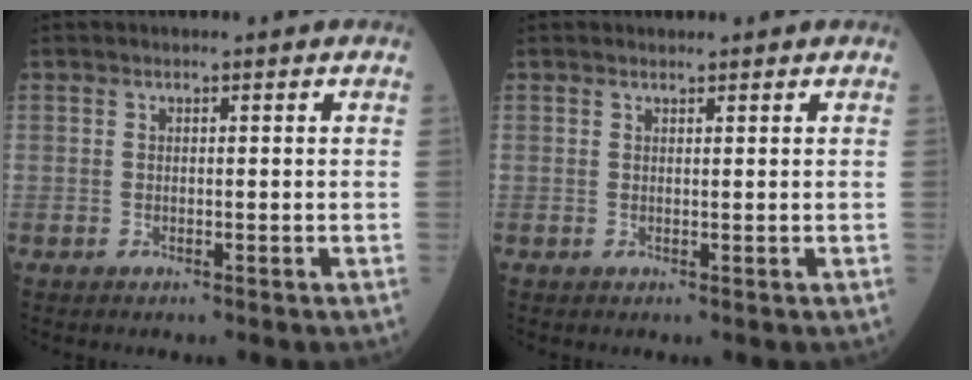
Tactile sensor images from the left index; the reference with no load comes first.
{"total": 0.6, "force": [0.6, 0.2, 0.1], "torque": [-0.014, 0.001, 0.010]}